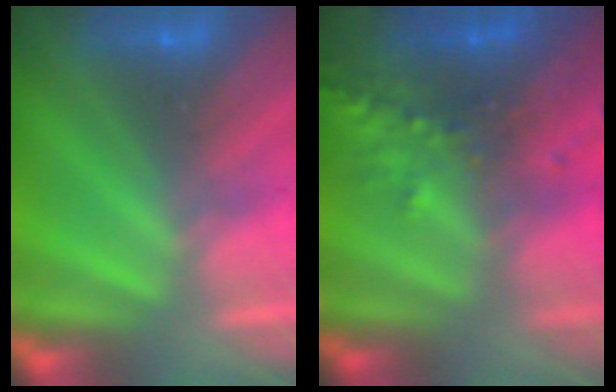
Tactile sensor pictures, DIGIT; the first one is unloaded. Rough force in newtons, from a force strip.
{"total": 9.0}